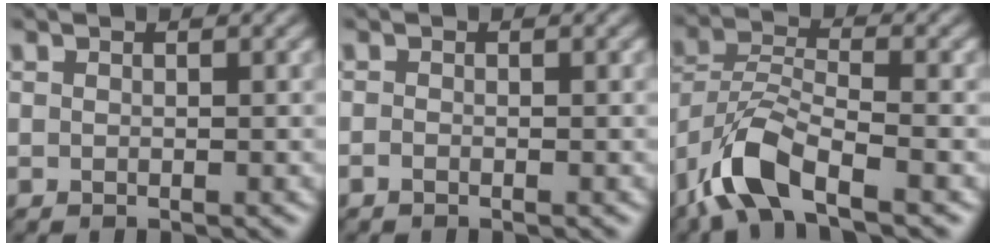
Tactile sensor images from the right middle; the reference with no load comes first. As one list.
[{"total": 0.5, "force": [-0.4, 0.2, 0.3], "torque": [-0.006, -0.003, -0.007]}, {"total": 7.3, "force": [-4.5, 2.7, 5.0], "torque": [-0.100, -0.001, -0.097]}]